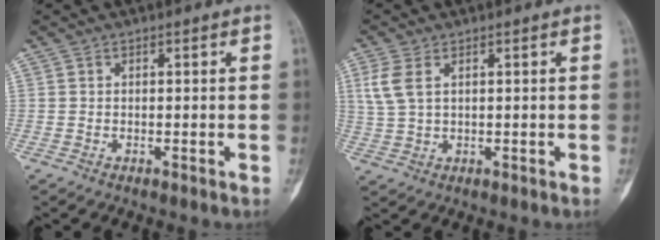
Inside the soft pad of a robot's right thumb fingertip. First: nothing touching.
{"total": 4.8, "force": [1.7, 2.6, 3.7], "torque": [-0.093, 0.005, 0.038]}